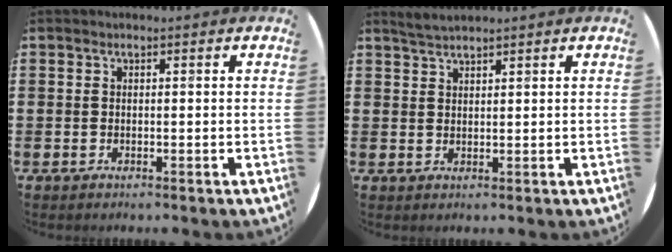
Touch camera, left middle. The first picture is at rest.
{"total": 1.8, "force": [1.8, 0.0, 0.4], "torque": [-0.010, 0.002, 0.034]}